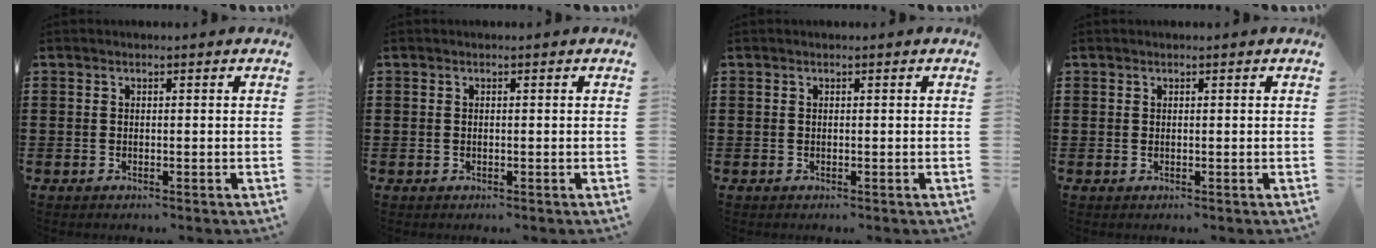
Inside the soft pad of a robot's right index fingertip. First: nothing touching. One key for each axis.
{"total": 0.0}
{"total": 0.0}
{"total": 0.0}